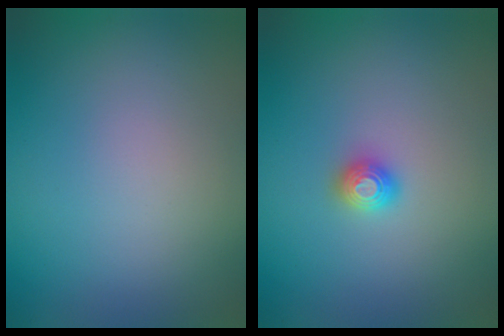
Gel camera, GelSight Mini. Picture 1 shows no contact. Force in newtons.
{"total": 1.2, "press": 1.2, "slide": 0.3}